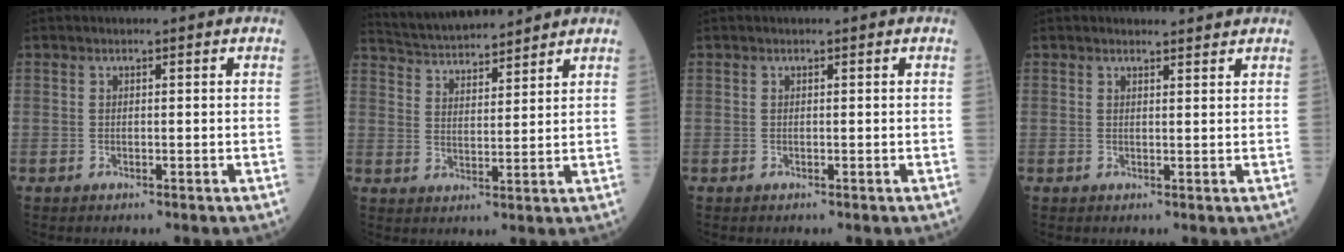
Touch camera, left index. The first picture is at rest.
{"total": 11.3, "force": [10.7, 1.2, 3.3], "torque": [-0.068, 0.025, 0.180]}
{"total": 0.0}
{"total": 2.3, "force": [2.3, 0.2, 0.2], "torque": [-0.010, 0.000, 0.029]}